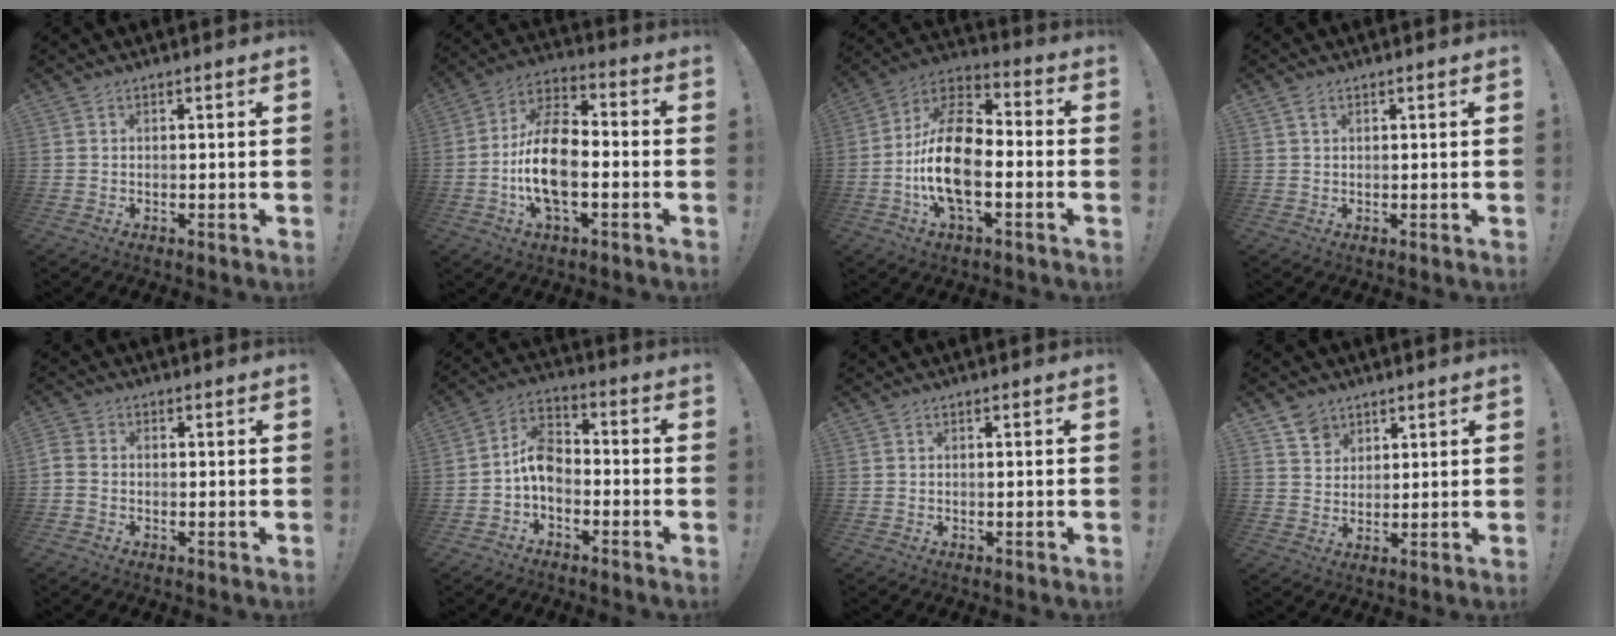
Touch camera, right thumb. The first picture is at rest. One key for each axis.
{"total": 15.8, "fx": -3.5, "fy": 8.2, "fz": 13.0, "tx": -0.262, "ty": 0.013, "tz": -0.063}
{"total": 18.5, "fx": -3.7, "fy": 9.7, "fz": 15.2, "tx": -0.300, "ty": 0.021, "tz": -0.058}
{"total": 1.5, "fx": 0.9, "fy": 0.9, "fz": 0.8, "tx": -0.016, "ty": 0.003, "tz": 0.016}
{"total": 3.2, "fx": -0.9, "fy": 2.6, "fz": 1.7, "tx": -0.040, "ty": 0.012, "tz": -0.015}
{"total": 8.4, "fx": -2.6, "fy": 5.7, "fz": 5.6, "tx": -0.112, "ty": 0.020, "tz": -0.046}
{"total": 0.0}
{"total": 6.6, "fx": 4.4, "fy": 4.8, "fz": 0.9, "tx": -0.009, "ty": -0.029, "tz": 0.085}